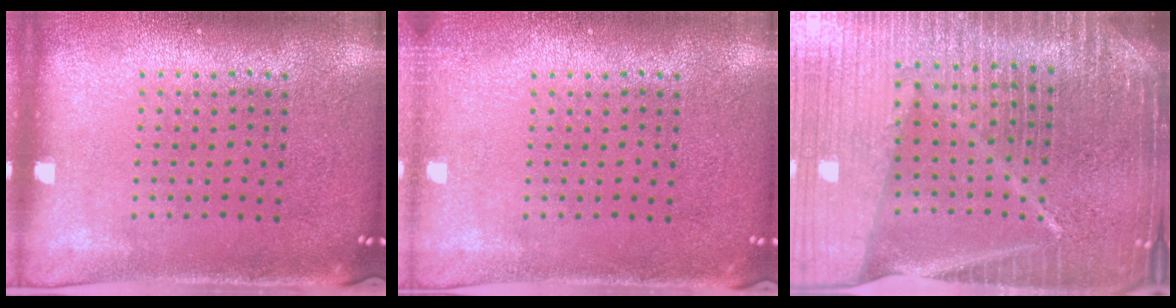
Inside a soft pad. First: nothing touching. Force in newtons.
{"total": 1.0, "press": 1.0, "slide": 0.3}
{"total": 7.1, "press": 6.1, "slide": 3.7}